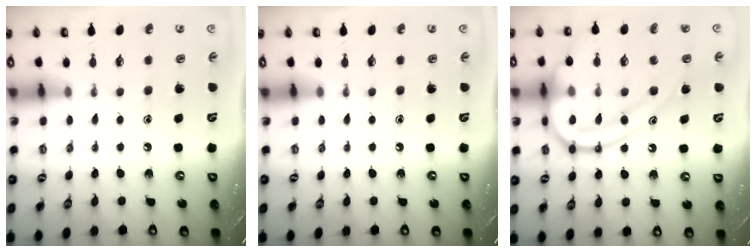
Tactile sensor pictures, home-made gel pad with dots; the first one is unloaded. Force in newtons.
{"total": 0.0}
{"total": 19.4, "press": 19.3, "slide": 1.9}